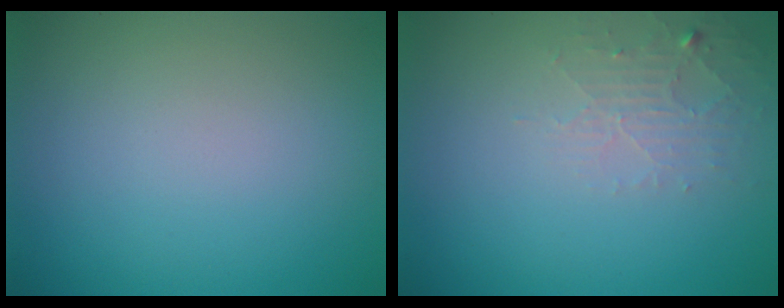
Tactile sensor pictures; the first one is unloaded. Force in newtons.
{"total": 1.9, "press": 1.9, "slide": 0.3}